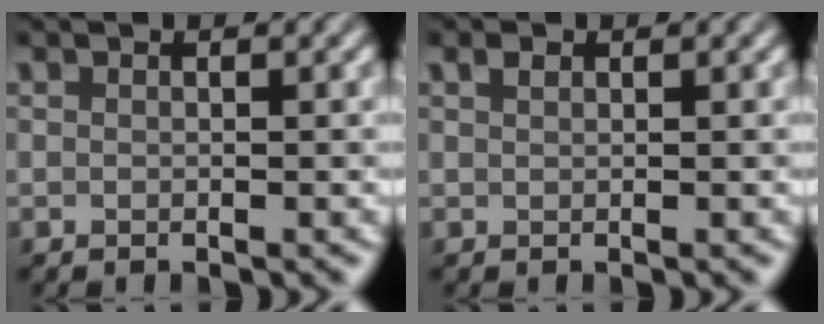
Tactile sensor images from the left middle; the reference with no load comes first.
{"total": 0.7, "force": [0.4, 0.4, 0.3], "torque": [-0.008, 0.001, 0.008]}